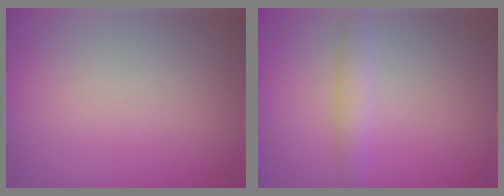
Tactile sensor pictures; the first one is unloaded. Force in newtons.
{"total": 1.8, "press": 1.8, "slide": 0.1}